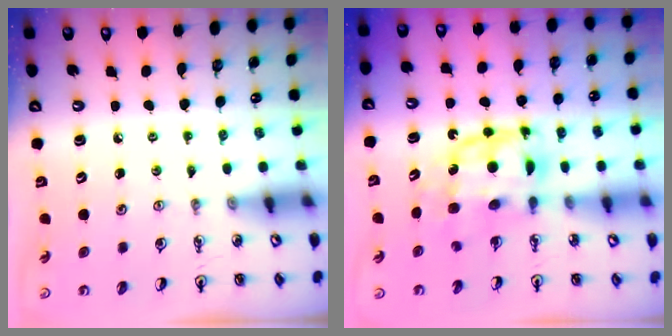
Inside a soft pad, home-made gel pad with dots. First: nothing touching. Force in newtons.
{"total": 8.2, "press": 8.2, "slide": 0.8}